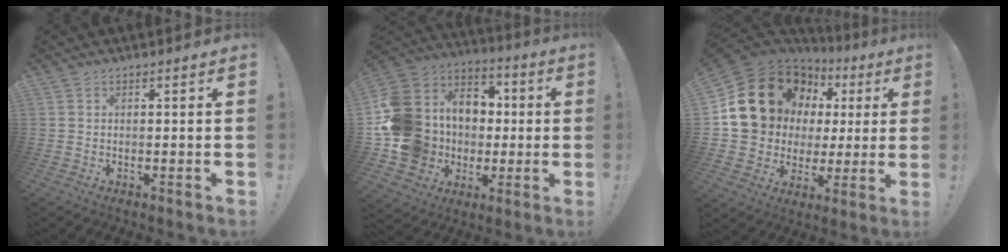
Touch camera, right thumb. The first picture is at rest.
{"total": 19.8, "force": [-1.5, 17.8, 8.5], "torque": [-0.170, 0.009, 0.030]}
{"total": 21.3, "force": [9.2, 15.8, 10.9], "torque": [-0.172, -0.045, 0.208]}